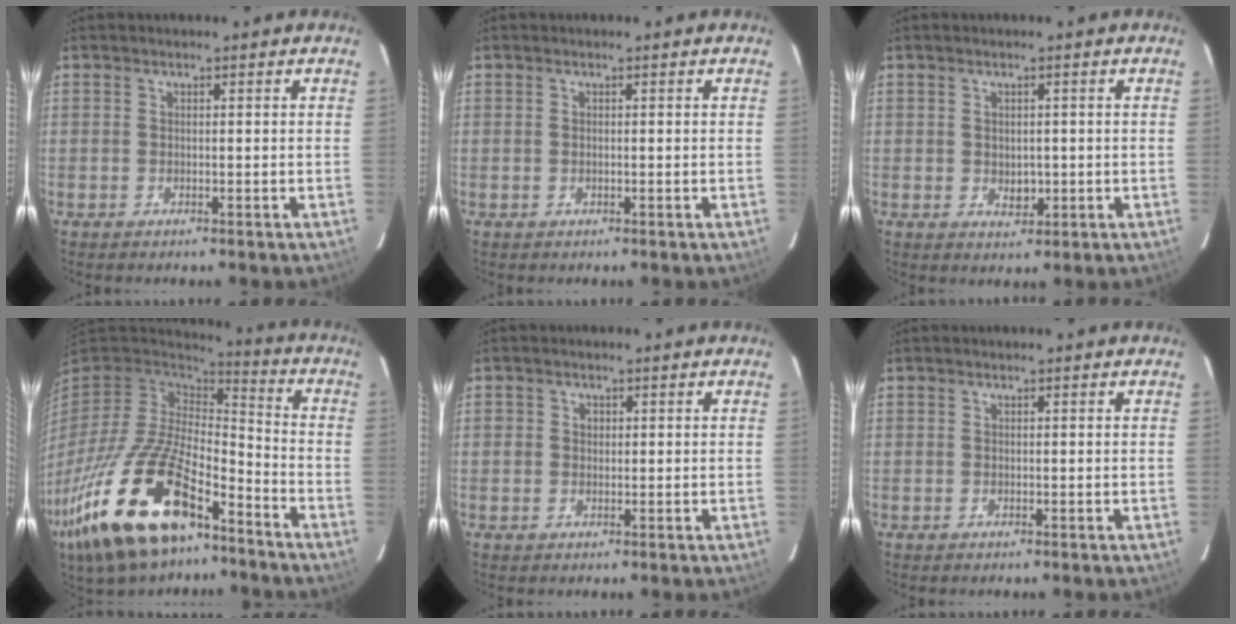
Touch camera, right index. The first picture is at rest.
{"total": 0.0}
{"total": 2.8, "force": [-0.2, 2.3, 1.7], "torque": [-0.025, -0.001, 0.001]}
{"total": 26.2, "force": [-15.2, 11.4, 18.0], "torque": [-0.381, -0.044, -0.265]}
{"total": 1.5, "force": [0.1, 1.4, 0.3], "torque": [-0.003, 0.004, 0.000]}
{"total": 0.0}